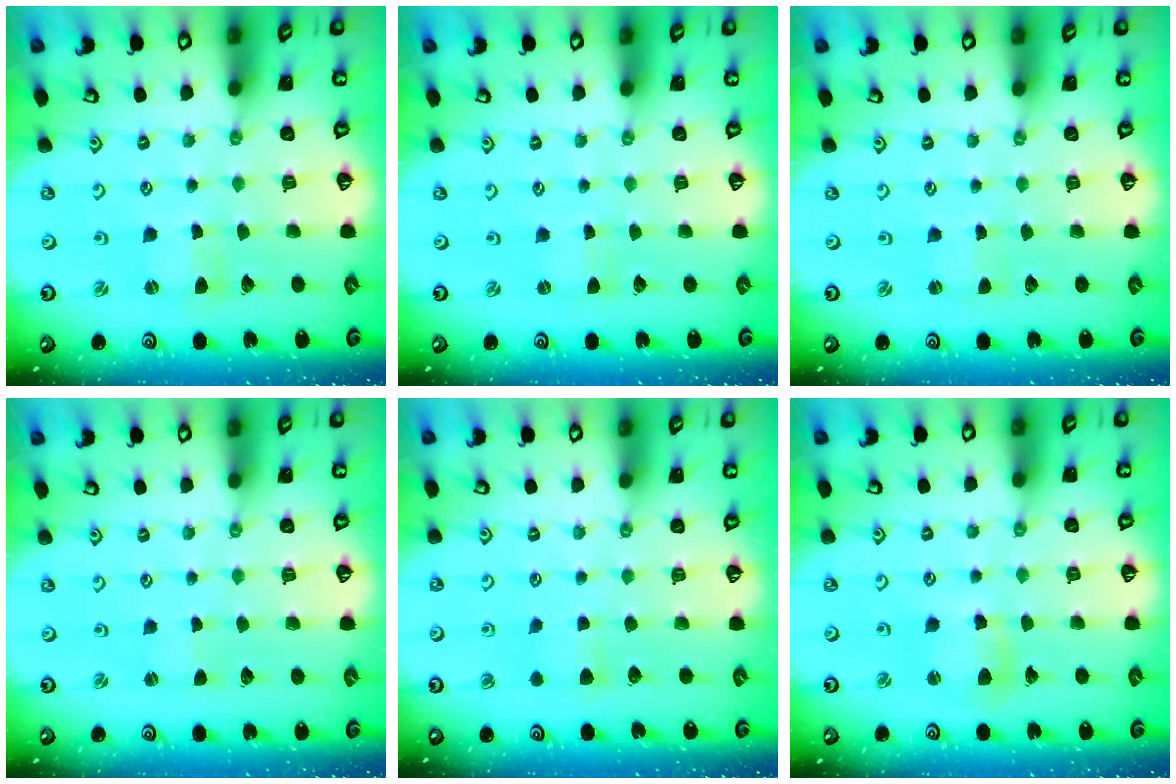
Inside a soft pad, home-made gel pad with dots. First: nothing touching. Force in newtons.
{"total": 0.0}
{"total": 0.0}
{"total": 0.0}
{"total": 4.8, "press": 4.7, "slide": 1.0}
{"total": 5.9, "press": 5.8, "slide": 0.6}